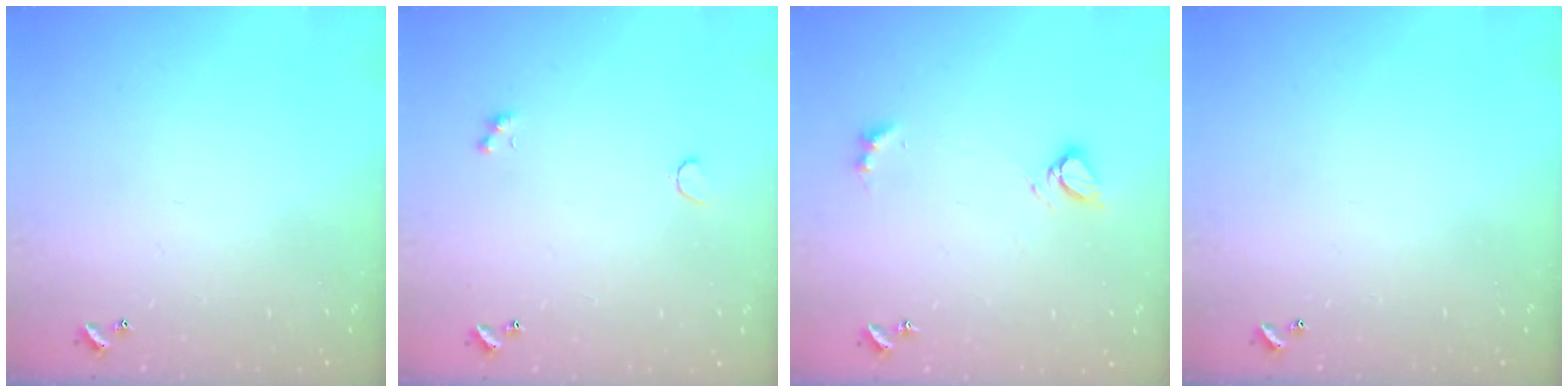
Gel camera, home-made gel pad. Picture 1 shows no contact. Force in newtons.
{"total": 1.3, "press": 1.0, "slide": 0.8}
{"total": 7.6, "press": 7.6, "slide": 0.4}
{"total": 0.0}